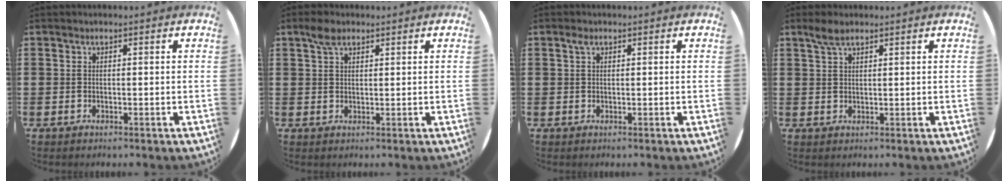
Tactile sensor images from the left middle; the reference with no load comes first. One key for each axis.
{"total": 2.7, "fx": 1.9, "fy": 1.3, "fz": 1.3, "tx": -0.021, "ty": 0.004, "tz": 0.034}
{"total": 1.0, "fx": 0.5, "fy": 0.6, "fz": 0.5, "tx": -0.003, "ty": 0.002, "tz": 0.007}
{"total": 2.6, "fx": 2.0, "fy": 0.9, "fz": 1.5, "tx": -0.032, "ty": 0.006, "tz": 0.035}